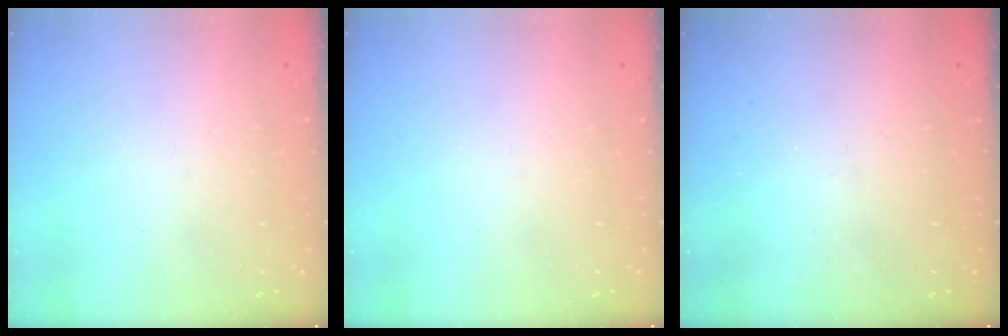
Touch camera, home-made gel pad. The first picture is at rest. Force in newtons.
{"total": 0.0}
{"total": 4.4, "press": 4.4, "slide": 0.6}